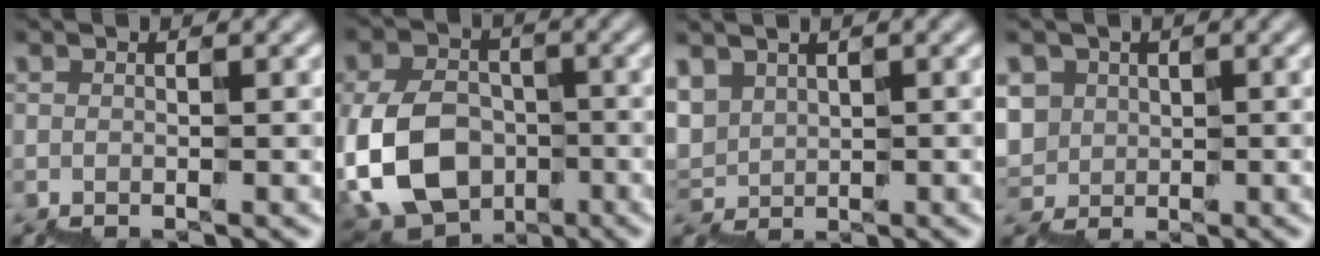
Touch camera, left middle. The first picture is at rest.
{"total": 7.7, "force": [-1.4, 6.3, 4.1], "torque": [-0.116, 0.001, -0.029]}
{"total": 2.5, "force": [2.1, 1.1, -0.7], "torque": [0.002, 0.006, 0.044]}
{"total": 3.4, "force": [0.7, 3.3, -0.5], "torque": [0.009, 0.026, 0.011]}